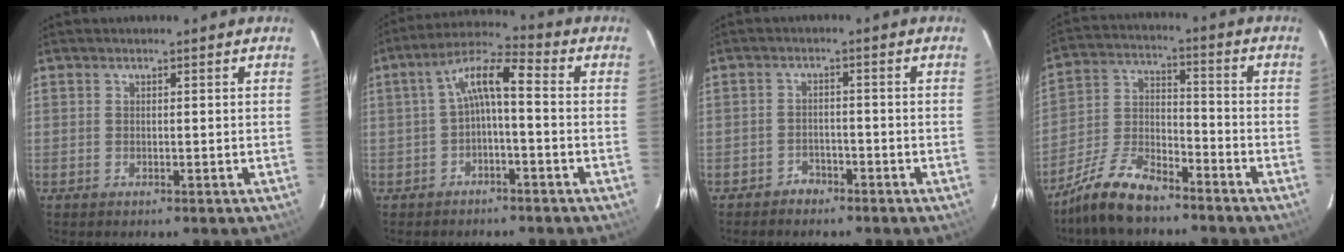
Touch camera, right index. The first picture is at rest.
{"total": 6.8, "force": [-1.1, 1.7, 6.5], "torque": [-0.139, 0.024, -0.022]}
{"total": 2.9, "force": [-2.4, 1.5, 0.1], "torque": [-0.009, 0.010, -0.040]}
{"total": 12.3, "force": [-9.5, 4.3, 6.5], "torque": [-0.150, 0.005, -0.183]}